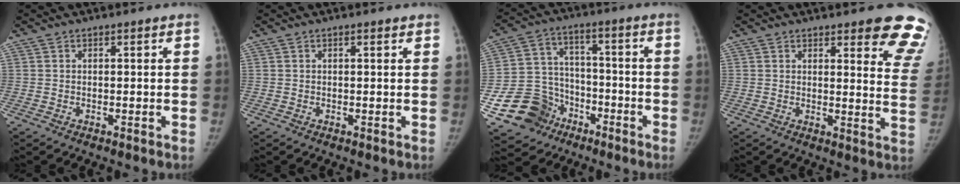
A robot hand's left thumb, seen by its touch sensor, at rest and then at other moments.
{"total": 0.7, "force": [0.4, 0.2, 0.5], "torque": [-0.008, 0.000, 0.006]}
{"total": 13.2, "force": [-6.7, 11.0, 2.9], "torque": [-0.019, 0.070, -0.107]}
{"total": 12.5, "force": [9.6, 3.2, 7.3], "torque": [-0.040, -0.062, 0.089]}